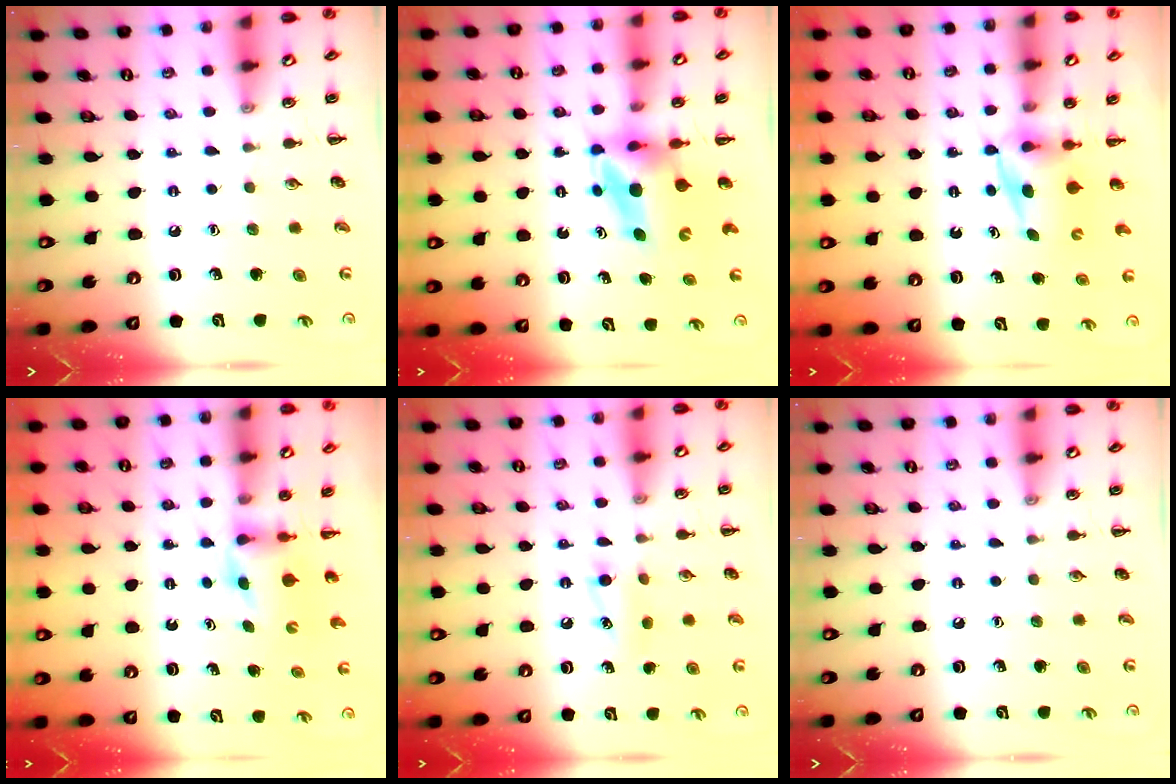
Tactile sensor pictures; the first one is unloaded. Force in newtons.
{"total": 5.3, "press": 5.0, "slide": 1.5}
{"total": 5.2, "press": 5.2, "slide": 0.4}
{"total": 3.6, "press": 3.6, "slide": 0.6}
{"total": 4.9, "press": 4.7, "slide": 1.4}
{"total": 0.0}